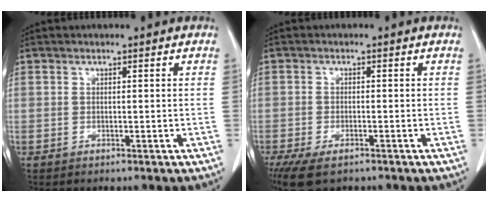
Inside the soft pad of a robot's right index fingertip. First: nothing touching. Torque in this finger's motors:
{"motor_torque": [0.48, -0.44, 0.21, 0.05]}